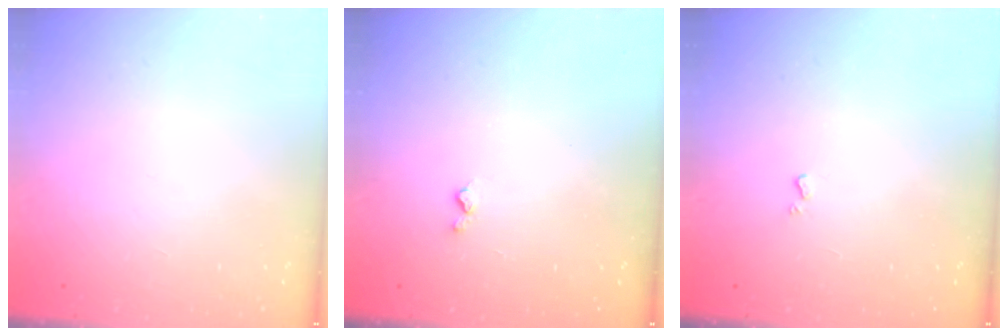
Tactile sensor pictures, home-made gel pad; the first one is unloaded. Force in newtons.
{"total": 3.0, "press": 3.0, "slide": 0.5}
{"total": 0.7, "press": 0.7, "slide": 0.2}